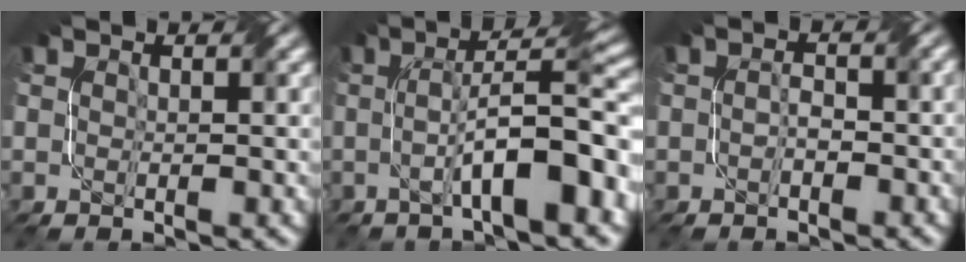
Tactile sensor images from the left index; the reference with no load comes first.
{"total": 9.0, "force": [-1.6, 1.9, 8.6], "torque": [-0.123, 0.020, -0.029]}
{"total": 1.7, "force": [-0.7, 0.8, 1.2], "torque": [-0.023, 0.002, -0.013]}